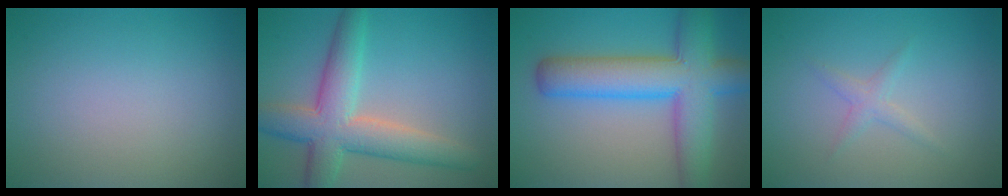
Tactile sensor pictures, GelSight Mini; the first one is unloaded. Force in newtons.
{"total": 7.2, "press": 7.2, "slide": 0.3}
{"total": 8.9, "press": 8.9, "slide": 0.4}
{"total": 1.8, "press": 1.8, "slide": 0.1}